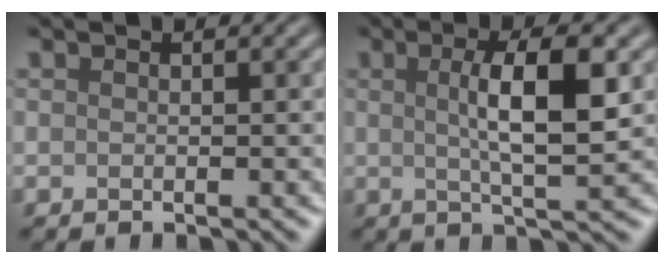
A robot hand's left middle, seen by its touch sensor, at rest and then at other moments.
{"total": 5.6, "force": [0.4, 1.1, 5.4], "torque": [-0.086, 0.009, 0.015]}